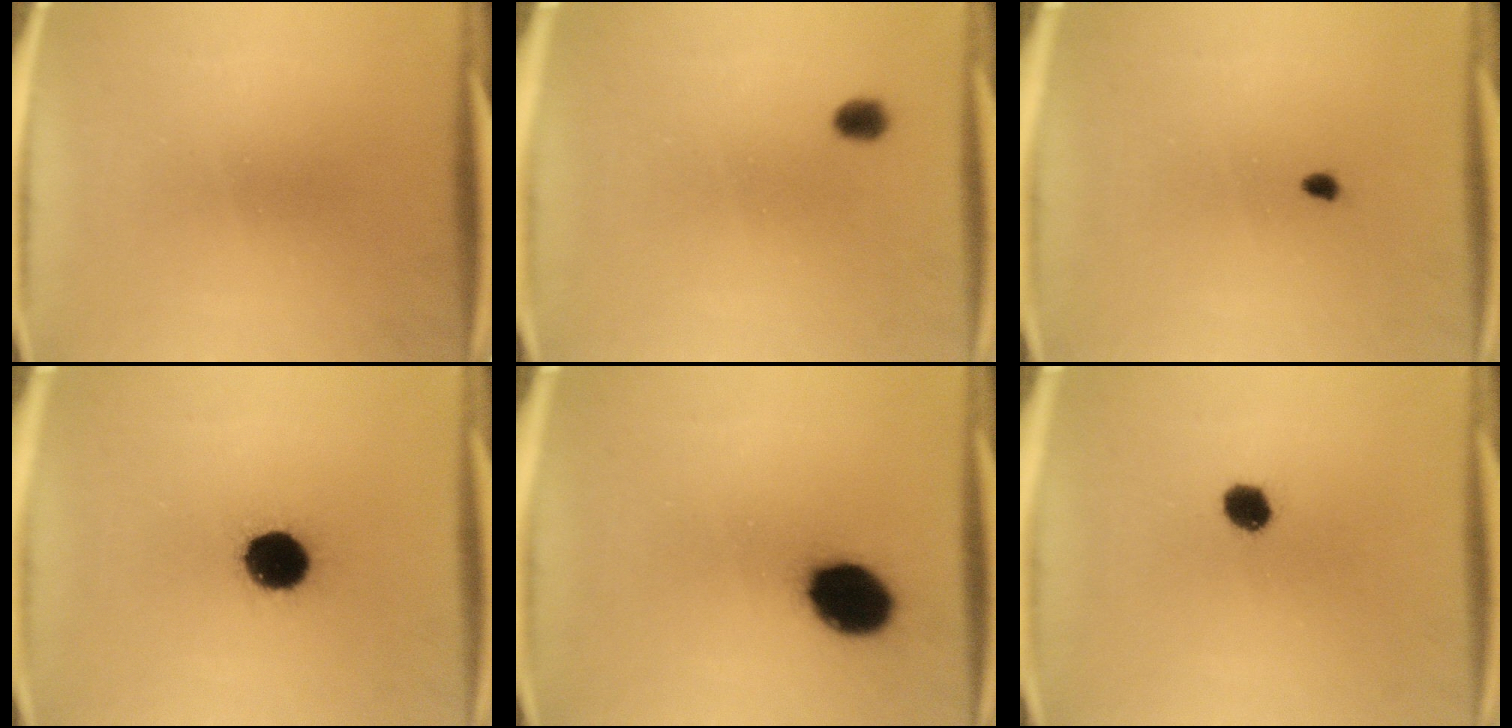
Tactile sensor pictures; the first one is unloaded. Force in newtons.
{"total": 2.7}
{"total": 0.7}
{"total": 13.1}
{"total": 11.9}
{"total": 4.3}